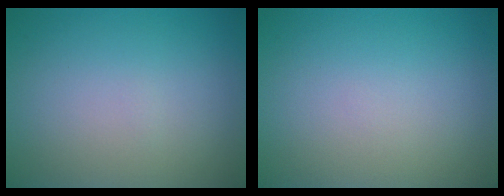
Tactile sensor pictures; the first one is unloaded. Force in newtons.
{"total": 0.0}